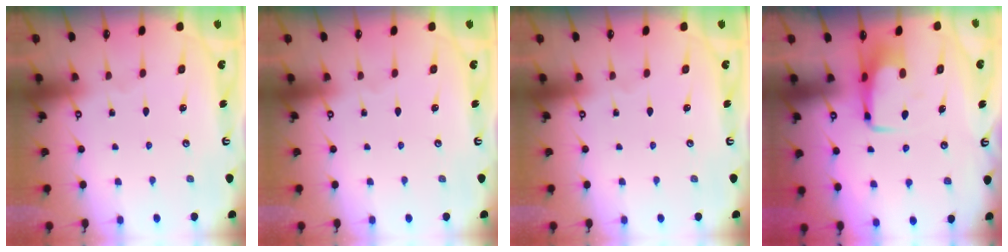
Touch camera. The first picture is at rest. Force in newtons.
{"total": 0.0}
{"total": 0.0}
{"total": 5.4, "press": 5.3, "slide": 0.8}